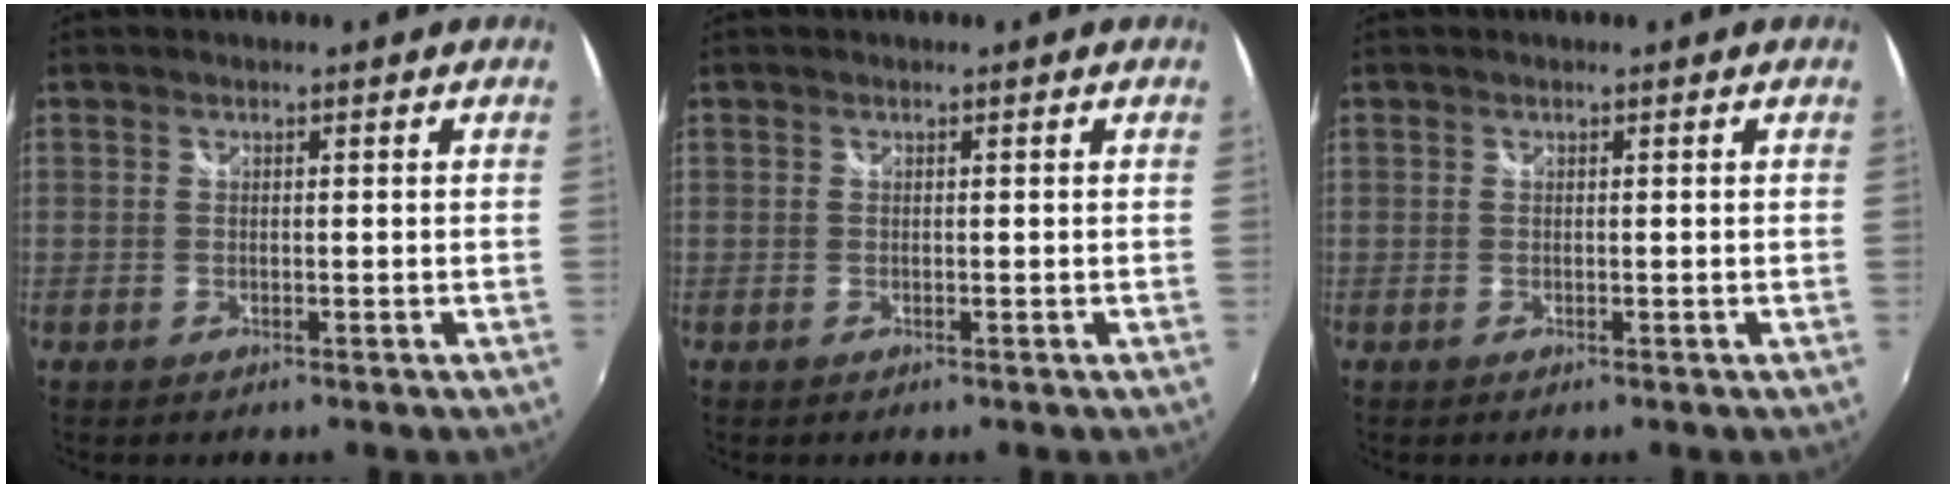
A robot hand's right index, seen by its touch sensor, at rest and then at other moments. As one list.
[{"total": 0.0}, {"total": 0.0}]